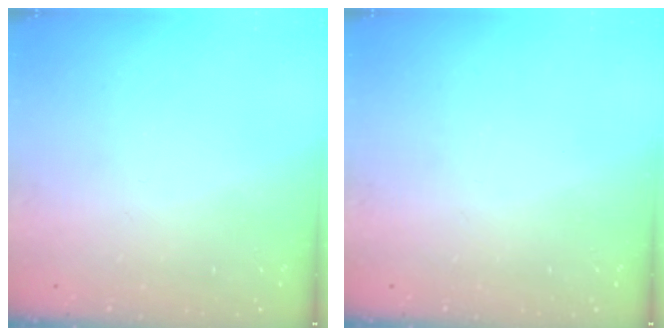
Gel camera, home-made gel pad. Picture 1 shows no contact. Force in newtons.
{"total": 0.0}